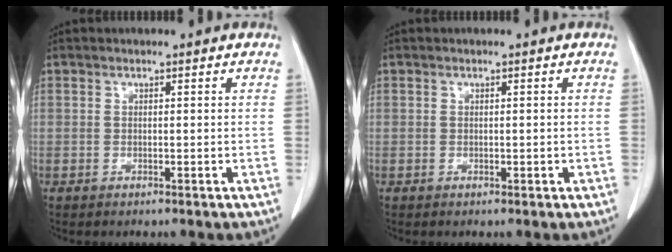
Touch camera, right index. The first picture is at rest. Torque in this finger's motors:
{"motor_torque": [-0.06, 0.26, 0.02, 0.00]}